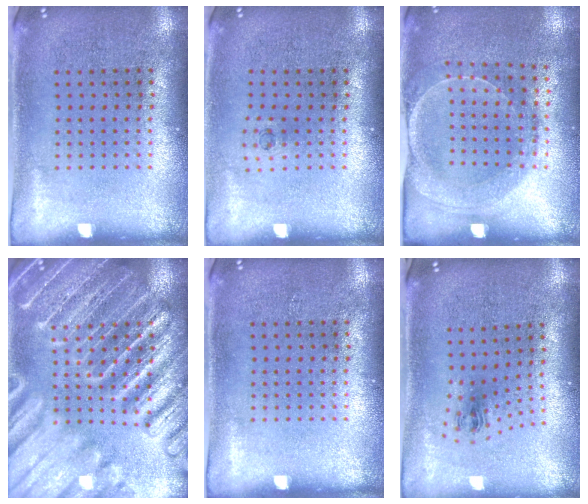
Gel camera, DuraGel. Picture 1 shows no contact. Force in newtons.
{"total": 0.5, "press": 0.2, "slide": 0.4}
{"total": 1.5, "press": 1.5, "slide": 0.3}
{"total": 6.0, "press": 5.9, "slide": 0.8}
{"total": 0.0}
{"total": 1.0, "press": 0.5, "slide": 0.9}